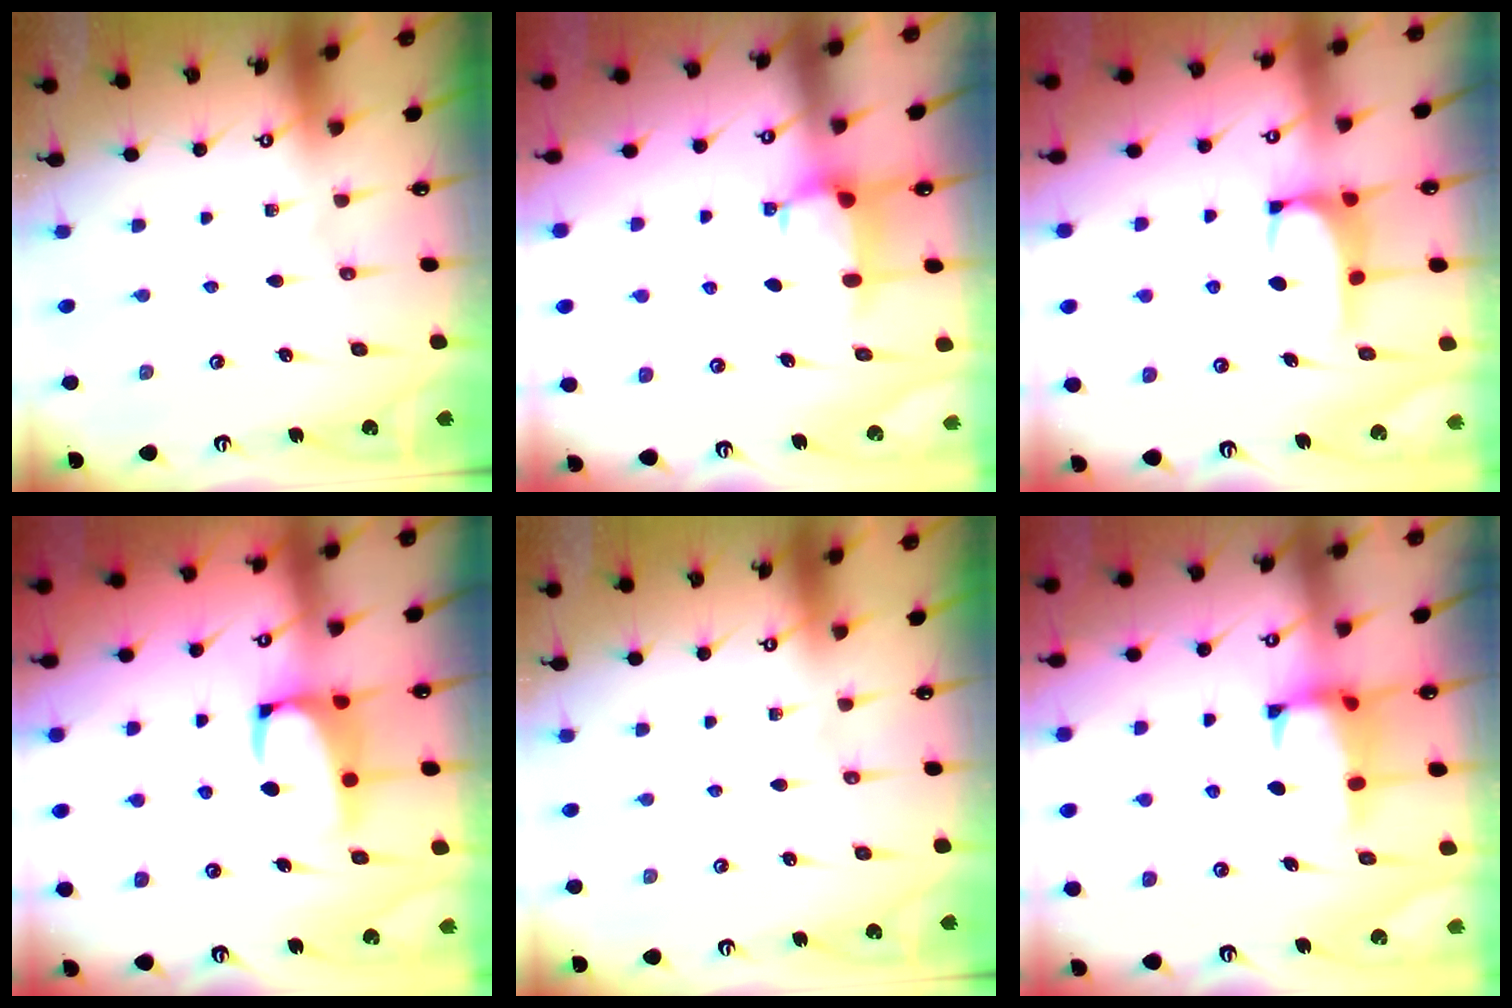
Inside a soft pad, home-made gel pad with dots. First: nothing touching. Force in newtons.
{"total": 2.2, "press": 2.2, "slide": 0.5}
{"total": 1.5, "press": 1.3, "slide": 0.8}
{"total": 3.7, "press": 3.6, "slide": 1.0}
{"total": 0.0}
{"total": 0.8, "press": 0.1, "slide": 0.8}